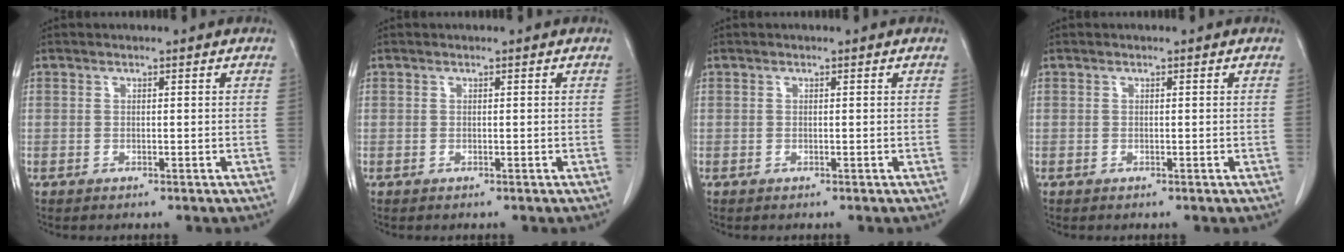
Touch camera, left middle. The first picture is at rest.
{"total": 0.0}
{"total": 0.0}
{"total": 0.0}